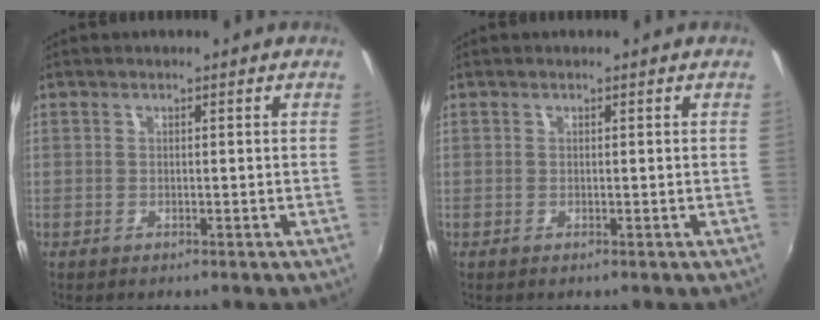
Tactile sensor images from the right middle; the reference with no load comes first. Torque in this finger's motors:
{"motor_torque": [0.00, 0.00, 0.00, 0.01]}